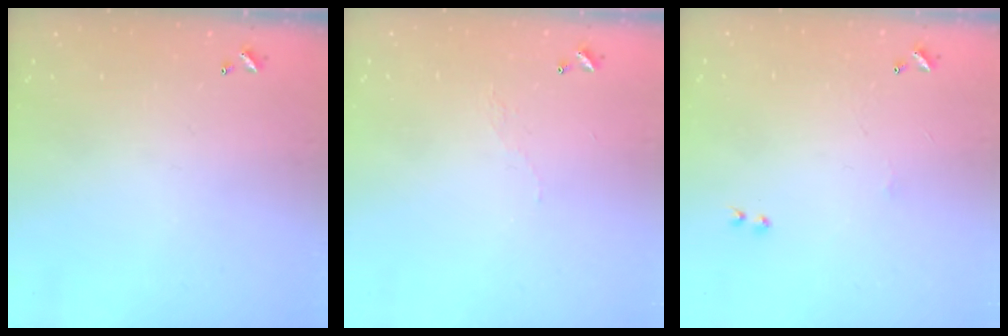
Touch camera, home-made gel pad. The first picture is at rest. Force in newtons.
{"total": 2.9, "press": 2.9, "slide": 0.5}
{"total": 0.9, "press": 0.8, "slide": 0.5}